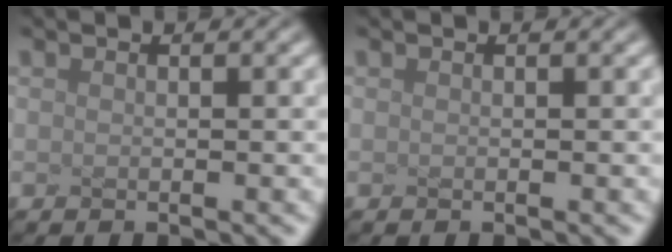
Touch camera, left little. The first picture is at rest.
{"total": 0.0}